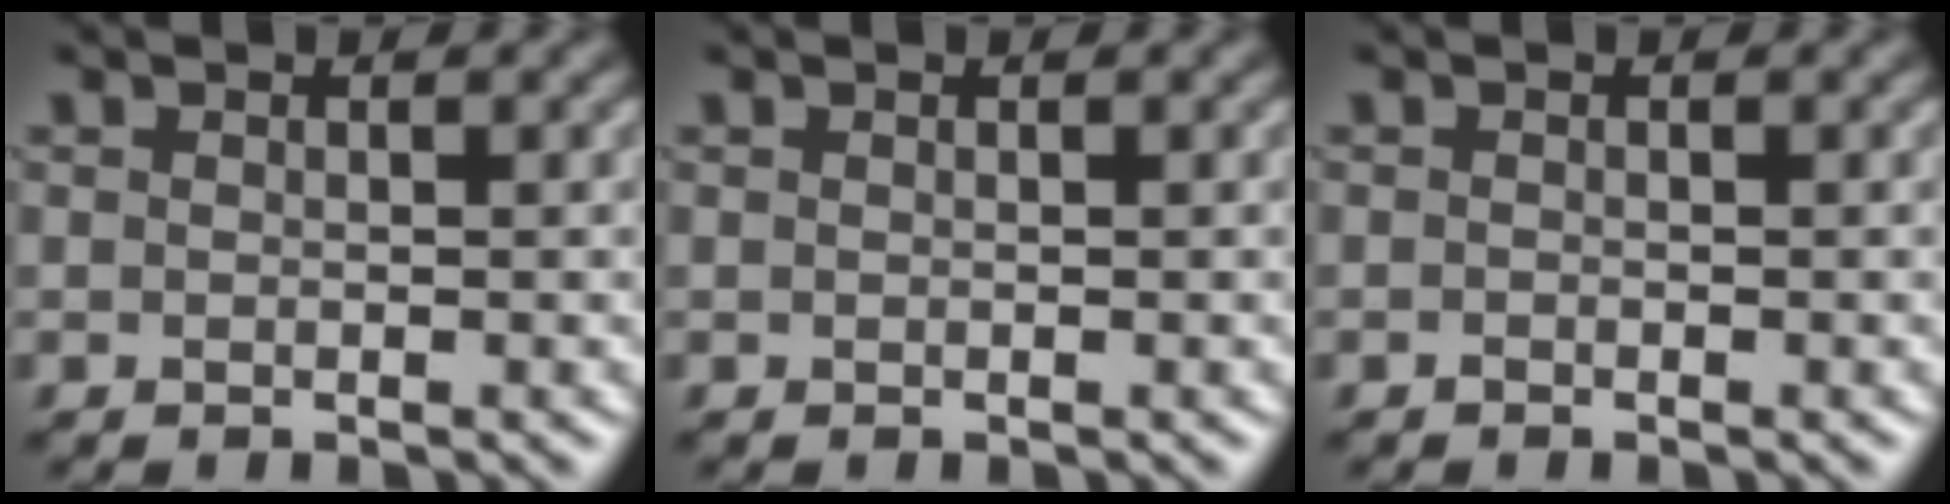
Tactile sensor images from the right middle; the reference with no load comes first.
{"total": 0.0}
{"total": 0.0}